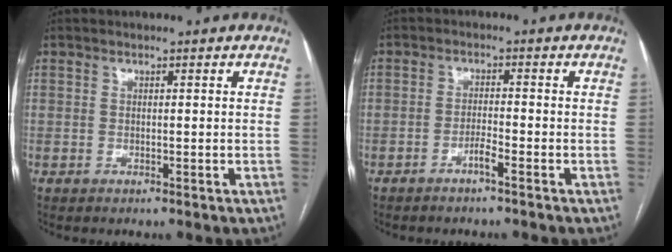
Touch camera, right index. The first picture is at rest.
{"total": 2.2, "force": [-1.5, -0.1, 1.6], "torque": [-0.030, 0.001, -0.030]}